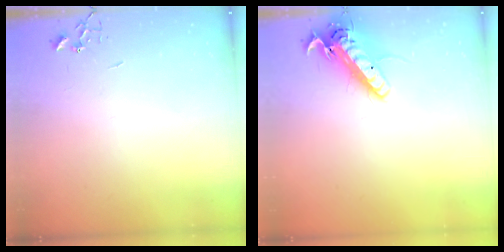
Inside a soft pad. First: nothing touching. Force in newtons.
{"total": 15.0, "press": 14.7, "slide": 3.0}